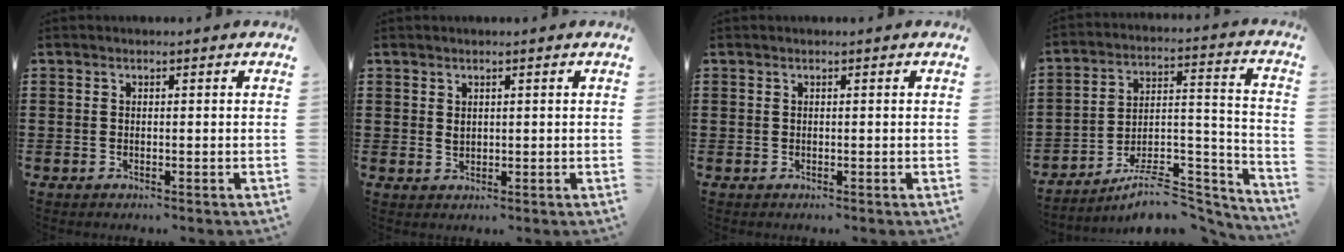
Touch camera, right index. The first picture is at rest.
{"total": 1.3, "force": [0.8, 0.8, 0.6], "torque": [-0.014, 0.003, 0.015]}
{"total": 0.0}
{"total": 8.5, "force": [-6.8, 2.8, 4.4], "torque": [-0.065, 0.014, -0.126]}